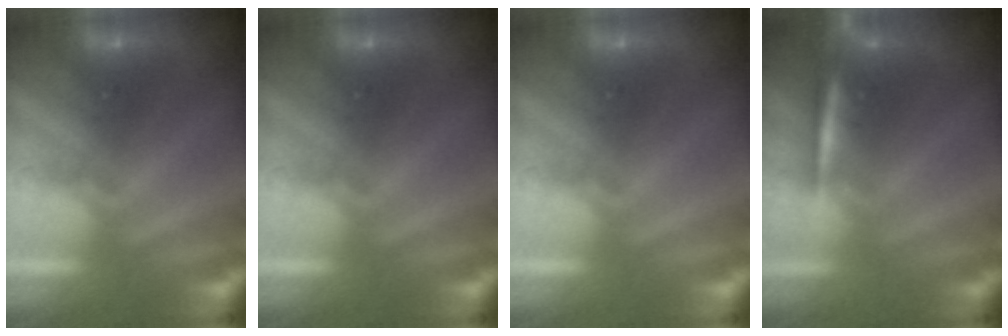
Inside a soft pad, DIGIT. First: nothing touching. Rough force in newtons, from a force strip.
{"total": 0.0}
{"total": 0.0}
{"total": 2.3}